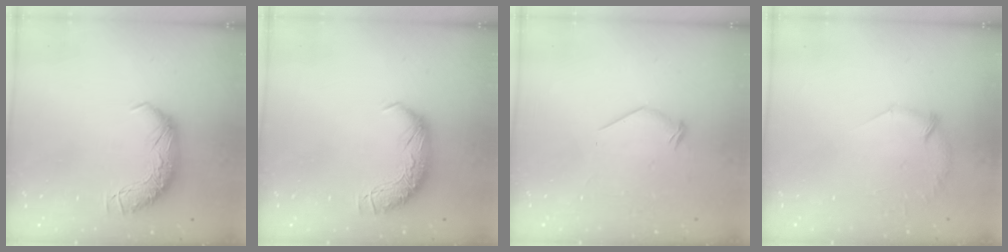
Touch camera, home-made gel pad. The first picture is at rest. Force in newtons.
{"total": 0.0}
{"total": 7.1, "press": 7.0, "slide": 0.8}
{"total": 7.9, "press": 7.9, "slide": 0.7}